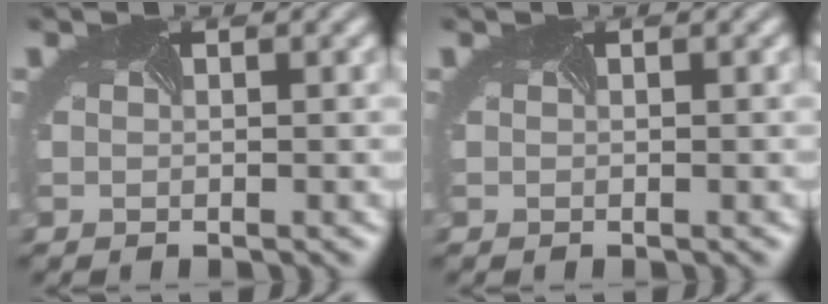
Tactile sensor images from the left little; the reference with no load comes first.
{"total": 0.0}